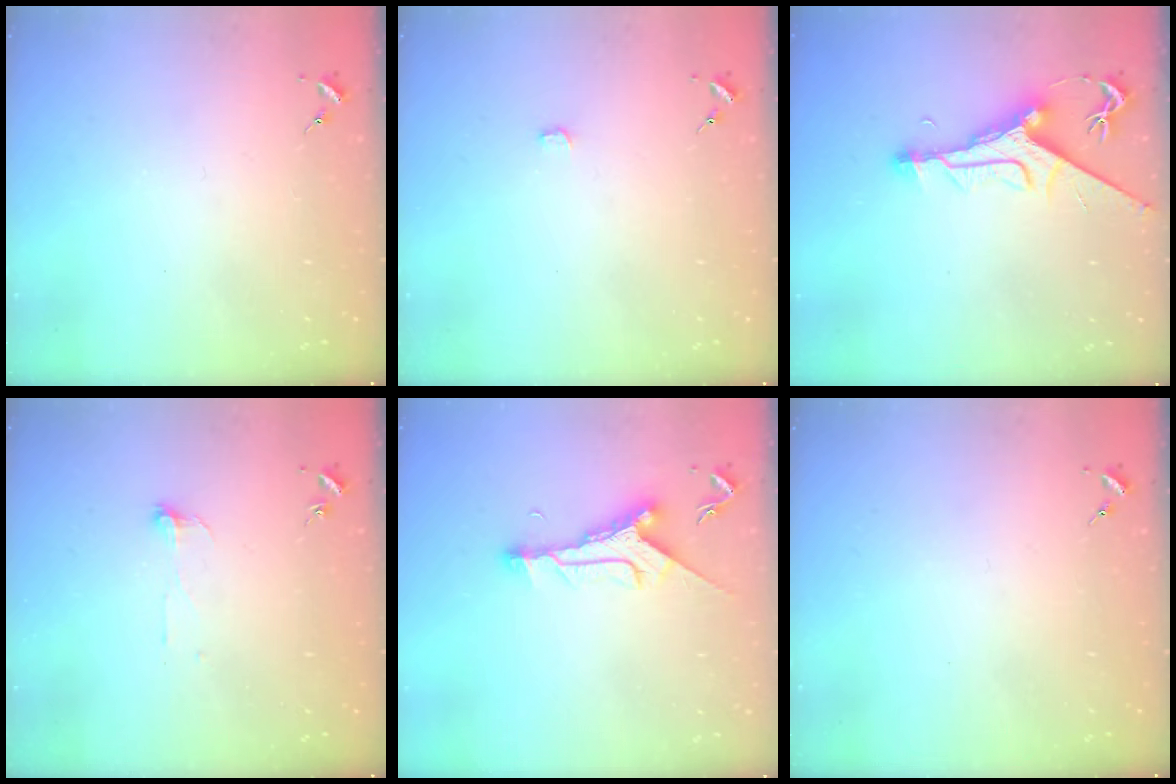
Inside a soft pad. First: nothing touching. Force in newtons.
{"total": 1.9, "press": 1.9, "slide": 0.2}
{"total": 10.5, "press": 10.5, "slide": 0.8}
{"total": 4.1, "press": 4.1, "slide": 0.4}
{"total": 10.0, "press": 9.9, "slide": 0.7}
{"total": 0.0}